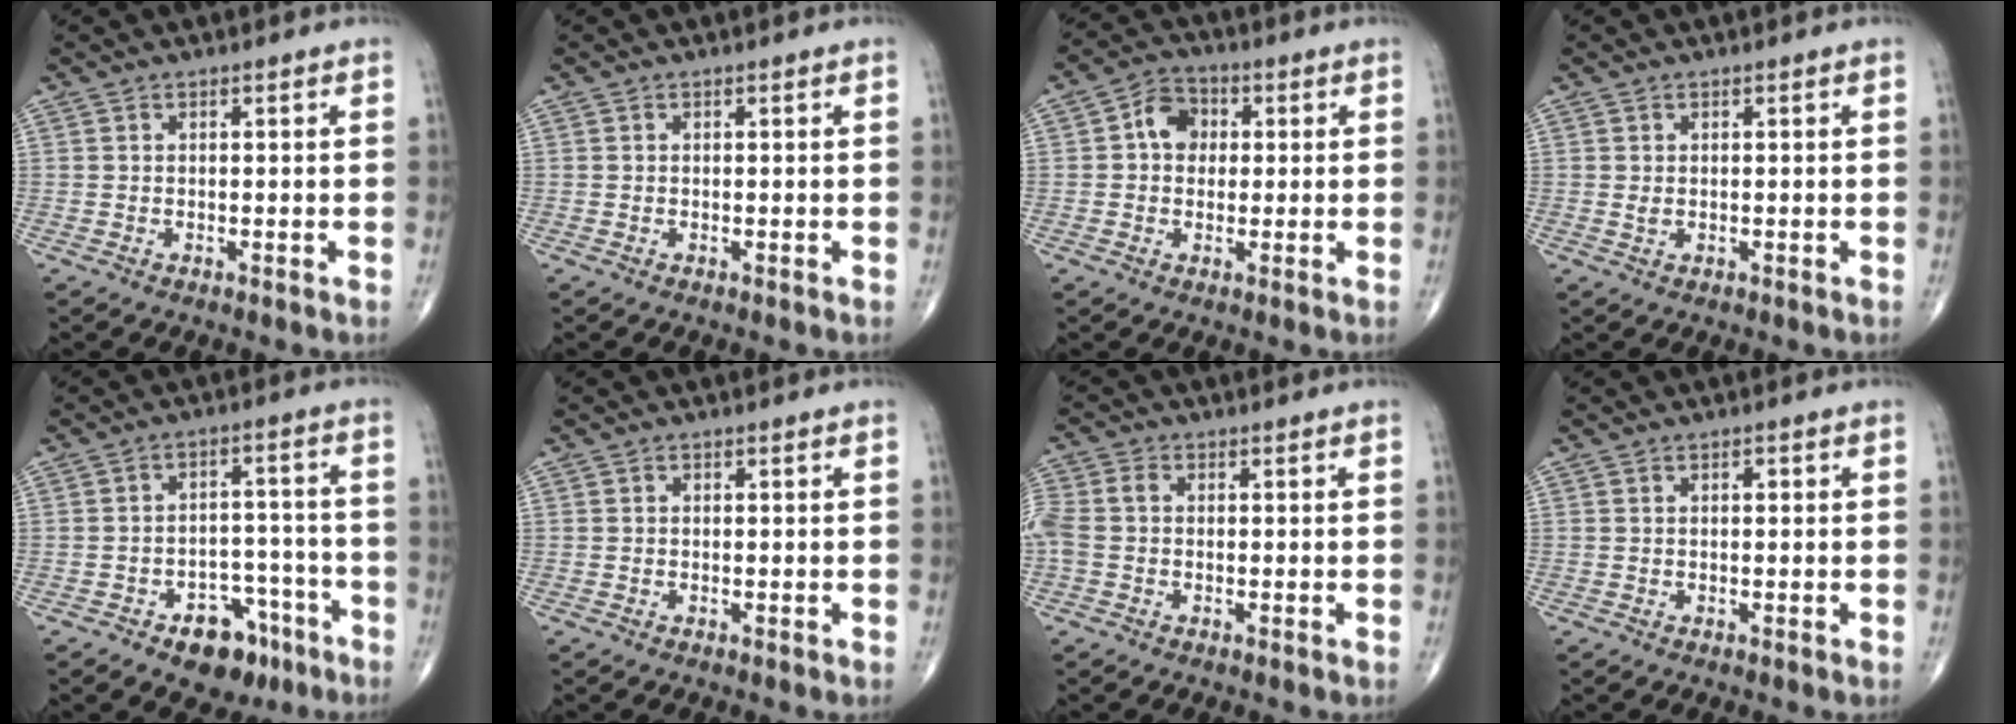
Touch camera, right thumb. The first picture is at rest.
{"total": 0.0}
{"total": 6.3, "force": [0.8, 5.2, 3.6], "torque": [-0.038, 0.014, 0.004]}
{"total": 1.0, "force": [0.1, 0.7, 0.7], "torque": [-0.011, -0.002, 0.004]}
{"total": 9.8, "force": [-5.8, 6.1, 4.9], "torque": [-0.033, 0.050, -0.079]}
{"total": 0.0}
{"total": 5.8, "force": [-0.2, 4.1, 4.1], "torque": [-0.112, 0.017, -0.008]}
{"total": 0.7, "force": [0.1, 0.5, 0.6], "torque": [-0.004, 0.003, 0.000]}